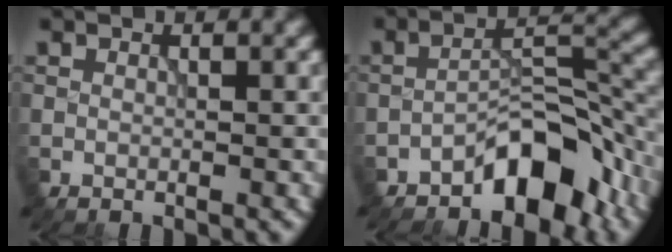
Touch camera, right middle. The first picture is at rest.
{"total": 6.7, "force": [-4.5, 2.6, 4.3], "torque": [-0.053, 0.021, -0.077]}